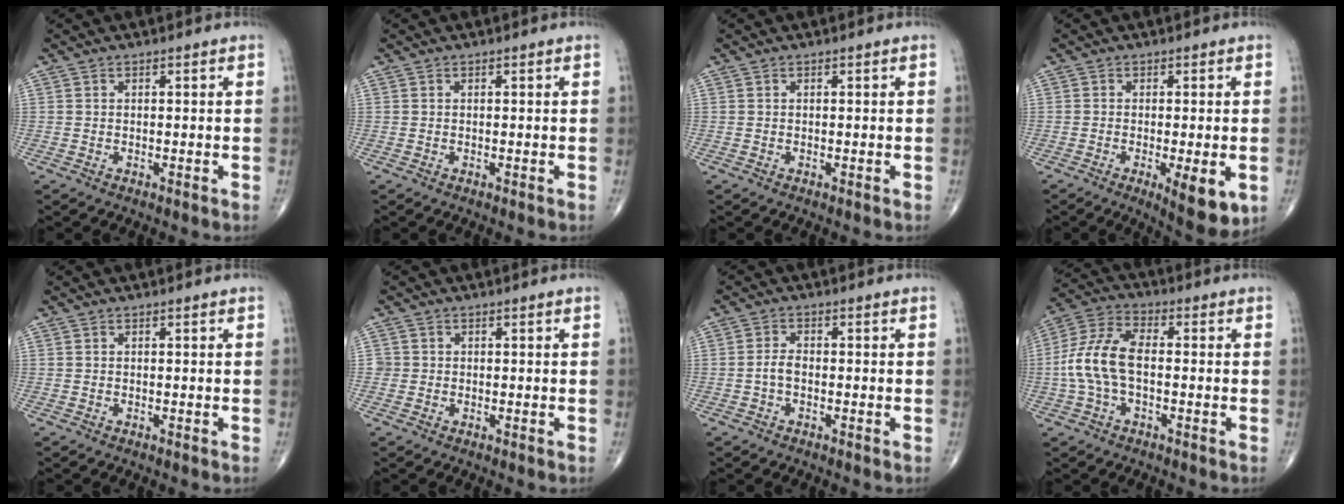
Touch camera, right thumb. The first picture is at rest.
{"total": 0.0}
{"total": 0.0}
{"total": 8.0, "force": [-2.4, 2.2, 7.3], "torque": [-0.099, -0.019, -0.031]}
{"total": 0.0}
{"total": 1.4, "force": [-0.1, 1.4, 0.1], "torque": [0.009, 0.006, -0.004]}
{"total": 2.3, "force": [-0.7, 1.3, 1.8], "torque": [-0.035, 0.009, -0.016]}
{"total": 10.8, "force": [-1.0, 5.7, 9.0], "torque": [-0.201, 0.033, -0.025]}